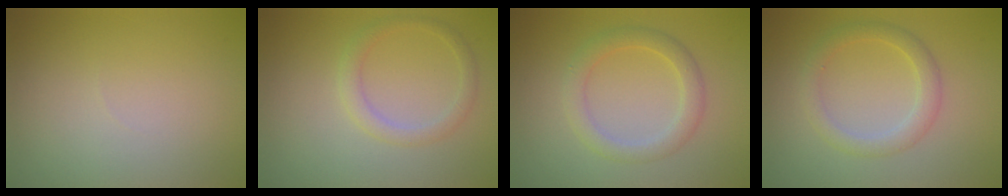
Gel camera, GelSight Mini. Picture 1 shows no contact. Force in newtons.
{"total": 1.9, "press": 1.9, "slide": 0.1}
{"total": 2.7, "press": 2.7, "slide": 0.1}
{"total": 2.4, "press": 2.4, "slide": 0.2}